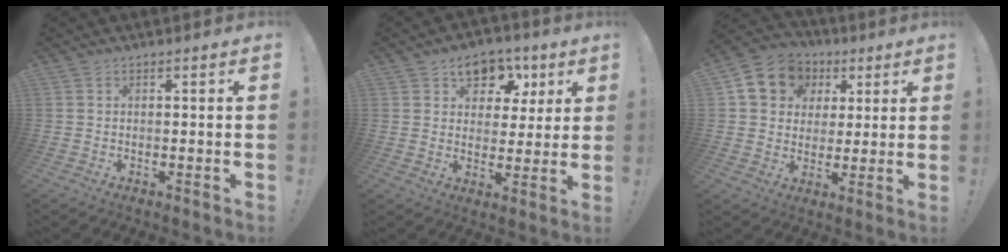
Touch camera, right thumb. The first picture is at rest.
{"total": 10.1, "force": [5.2, 7.7, 4.0], "torque": [-0.041, -0.024, 0.099]}
{"total": 12.5, "force": [4.7, 10.5, 4.8], "torque": [-0.062, -0.020, 0.094]}